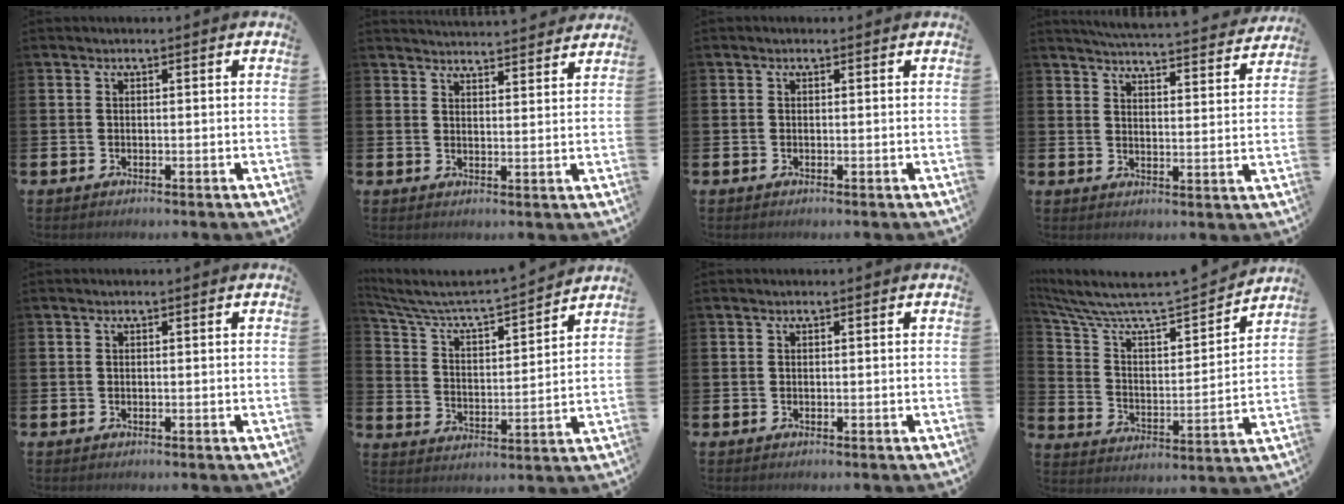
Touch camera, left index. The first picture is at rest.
{"total": 4.0, "force": [4.0, 0.0, -0.2], "torque": [-0.002, -0.030, 0.070]}
{"total": 0.0}
{"total": 5.7, "force": [5.6, 0.2, 1.0], "torque": [-0.034, -0.040, 0.097]}
{"total": 0.0}
{"total": 6.2, "force": [5.9, 0.8, 1.7], "torque": [-0.065, -0.052, 0.094]}
{"total": 0.0}
{"total": 8.1, "force": [7.5, 1.5, 2.6], "torque": [-0.093, -0.061, 0.121]}